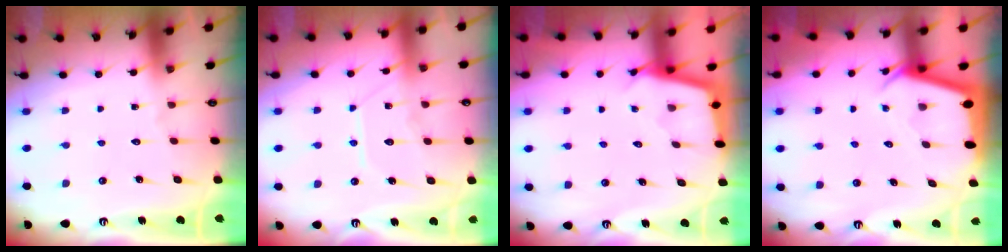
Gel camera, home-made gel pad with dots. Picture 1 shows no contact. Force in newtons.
{"total": 9.1, "press": 9.1, "slide": 0.8}
{"total": 2.5, "press": 2.5, "slide": 0.2}
{"total": 2.6, "press": 2.6, "slide": 0.3}